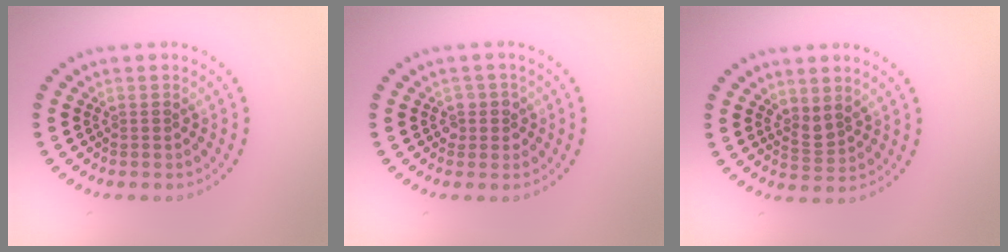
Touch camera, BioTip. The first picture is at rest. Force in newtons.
{"total": 1.4, "press": 1.3, "slide": 0.6}
{"total": 1.8, "press": 1.4, "slide": 1.2}